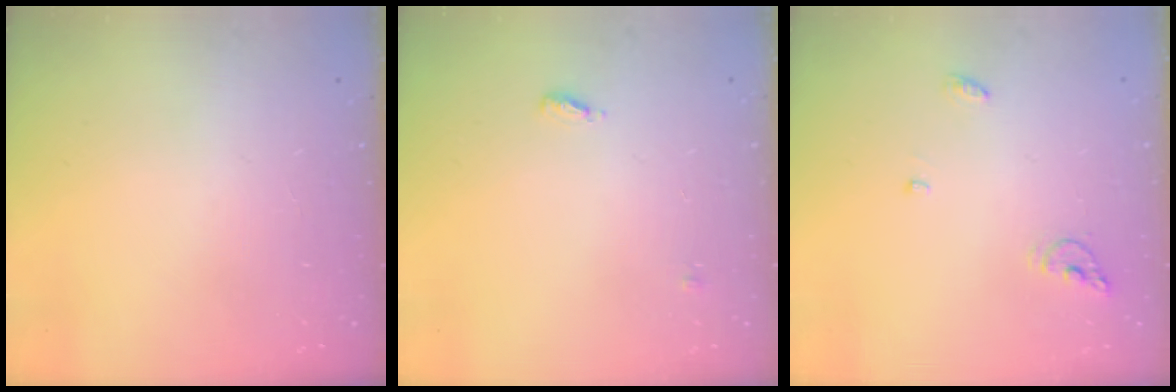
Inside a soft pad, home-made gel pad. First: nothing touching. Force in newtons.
{"total": 4.6, "press": 4.5, "slide": 0.7}
{"total": 5.7, "press": 5.7, "slide": 0.5}